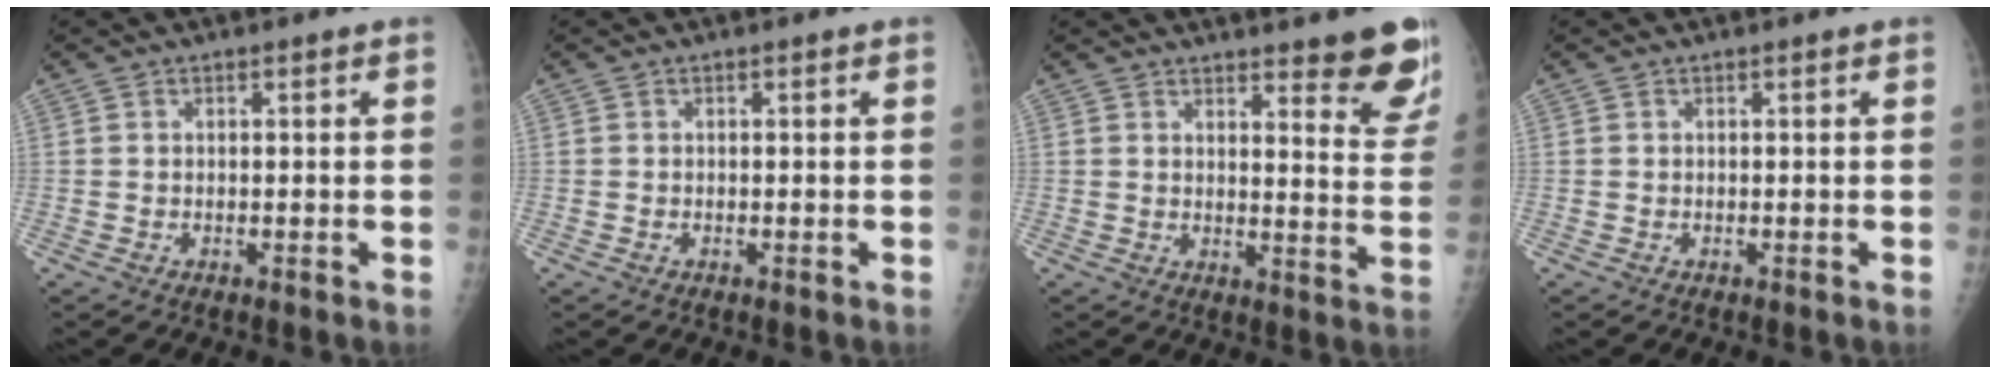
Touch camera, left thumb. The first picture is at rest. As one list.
[{"total": 0.0}, {"total": 11.5, "force": [8.5, 2.3, 7.3], "torque": [-0.057, -0.057, 0.096]}, {"total": 0.0}]